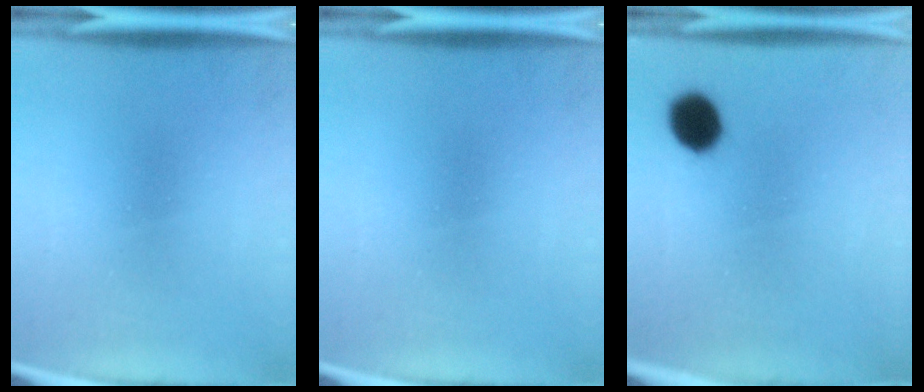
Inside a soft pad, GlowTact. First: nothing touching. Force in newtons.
{"total": 0.0}
{"total": 7.4}